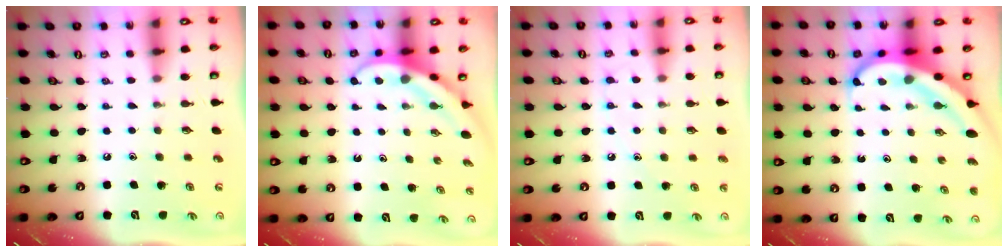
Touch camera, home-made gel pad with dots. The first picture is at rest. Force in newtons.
{"total": 4.0, "press": 3.9, "slide": 0.4}
{"total": 6.7, "press": 6.5, "slide": 1.3}
{"total": 10.2, "press": 10.1, "slide": 1.4}